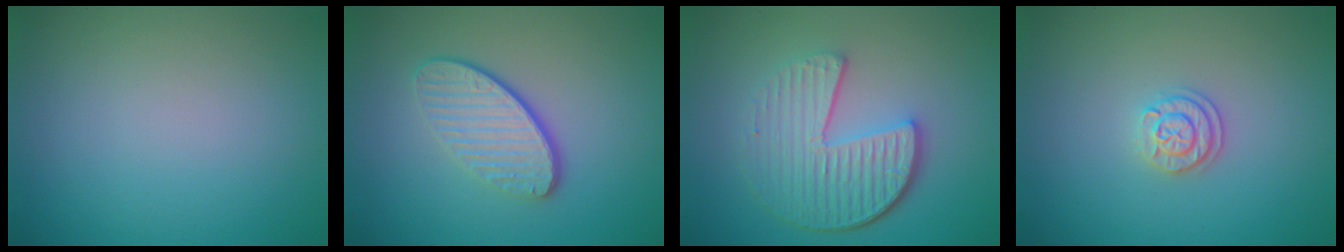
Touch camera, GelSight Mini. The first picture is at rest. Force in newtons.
{"total": 4.2, "press": 3.1, "slide": 2.8}
{"total": 5.9, "press": 4.3, "slide": 4.1}
{"total": 2.0, "press": 1.9, "slide": 0.8}